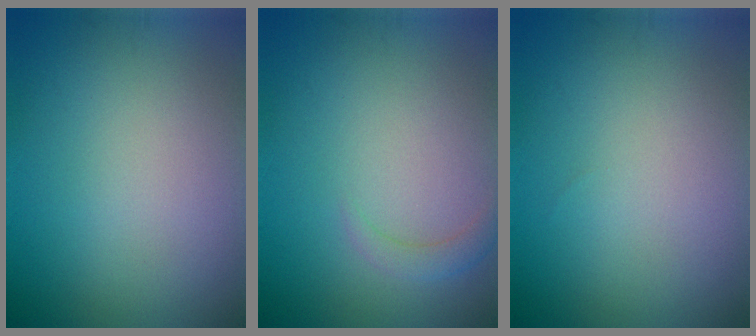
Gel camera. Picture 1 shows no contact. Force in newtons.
{"total": 1.4, "press": 1.4, "slide": 0.2}
{"total": 0.0}